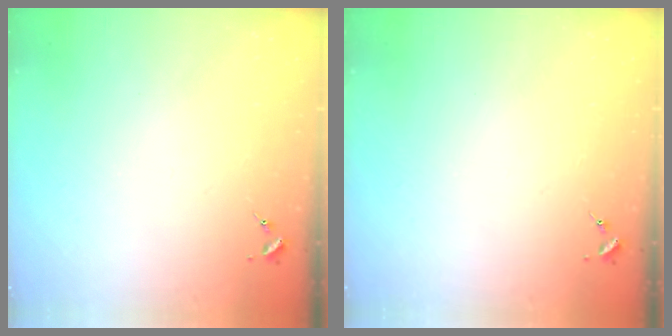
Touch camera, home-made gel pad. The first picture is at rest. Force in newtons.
{"total": 0.0}